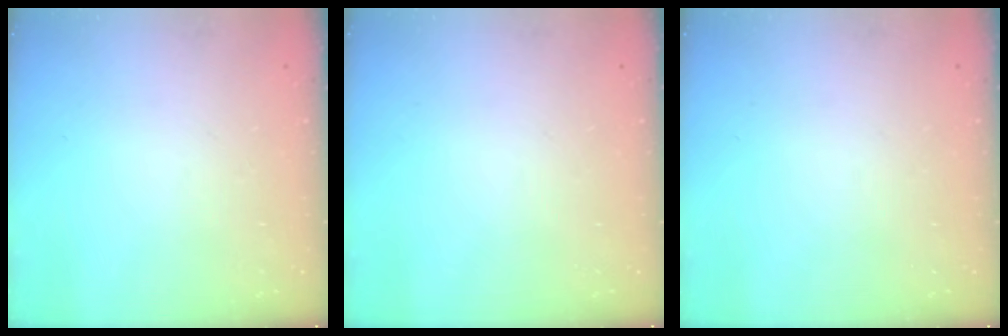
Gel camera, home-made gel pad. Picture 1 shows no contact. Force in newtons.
{"total": 0.0}
{"total": 0.0}